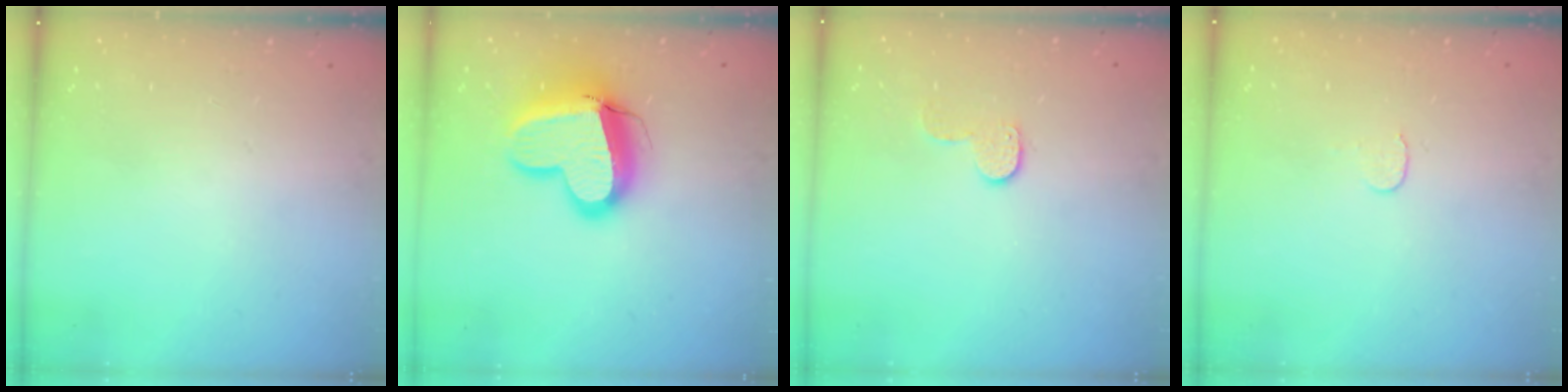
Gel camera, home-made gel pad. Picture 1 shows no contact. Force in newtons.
{"total": 16.2, "press": 16.0, "slide": 2.1}
{"total": 5.6, "press": 5.6, "slide": 0.4}
{"total": 3.8, "press": 3.8, "slide": 0.3}